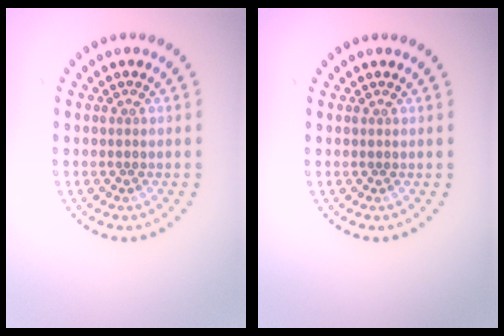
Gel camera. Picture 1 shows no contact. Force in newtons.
{"total": 0.0}